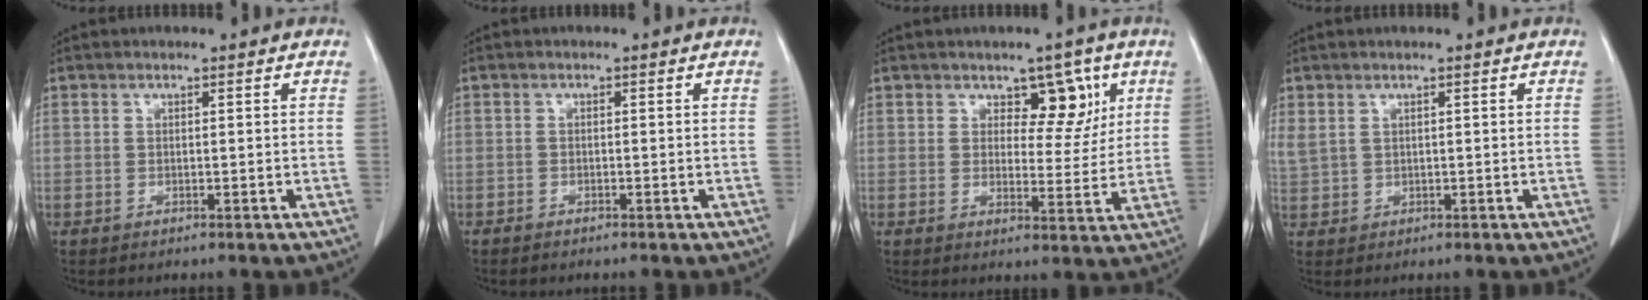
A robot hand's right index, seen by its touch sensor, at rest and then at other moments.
{"total": 0.6, "force": [-0.6, 0.2, 0.2], "torque": [-0.002, 0.000, -0.013]}
{"total": 6.0, "force": [2.9, 3.5, 3.9], "torque": [-0.035, 0.001, 0.039]}
{"total": 2.3, "force": [0.9, 1.8, 1.1], "torque": [-0.040, 0.017, 0.029]}